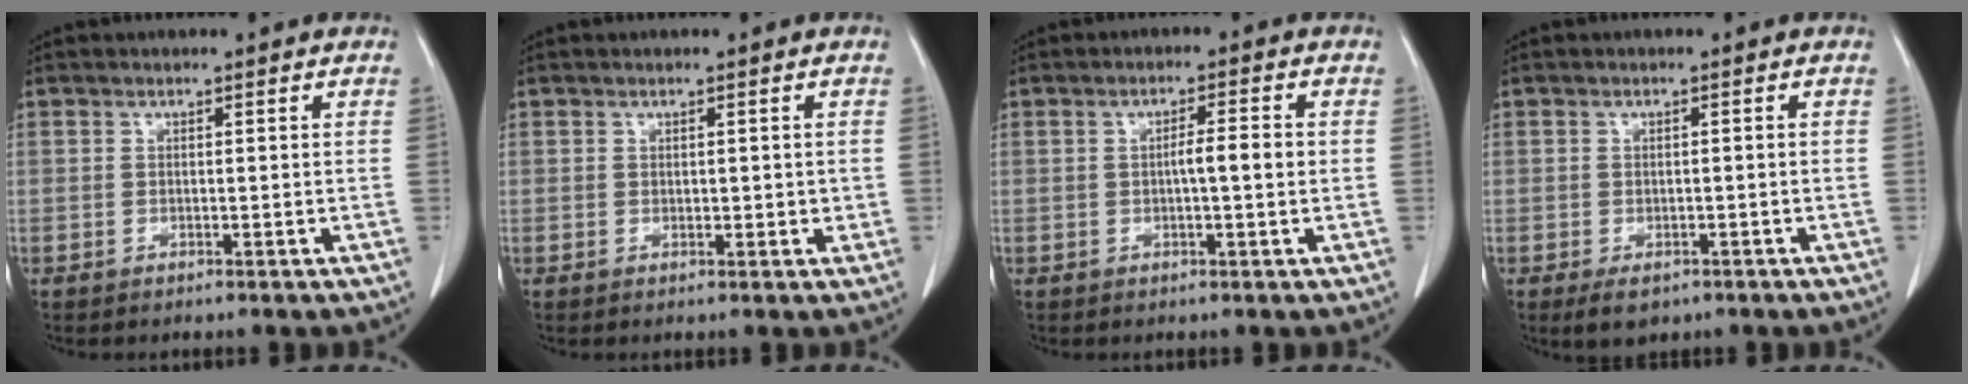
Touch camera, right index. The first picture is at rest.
{"total": 1.6, "force": [0.1, 1.0, 1.2], "torque": [-0.013, 0.000, 0.003]}
{"total": 3.4, "force": [-0.2, 0.2, 3.4], "torque": [-0.057, 0.002, -0.004]}
{"total": 3.4, "force": [-2.1, 1.8, 1.9], "torque": [-0.030, -0.004, -0.024]}